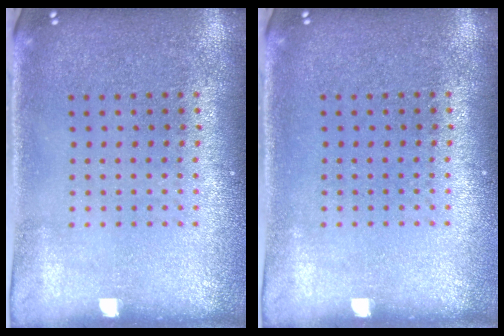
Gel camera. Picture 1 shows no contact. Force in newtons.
{"total": 0.0}